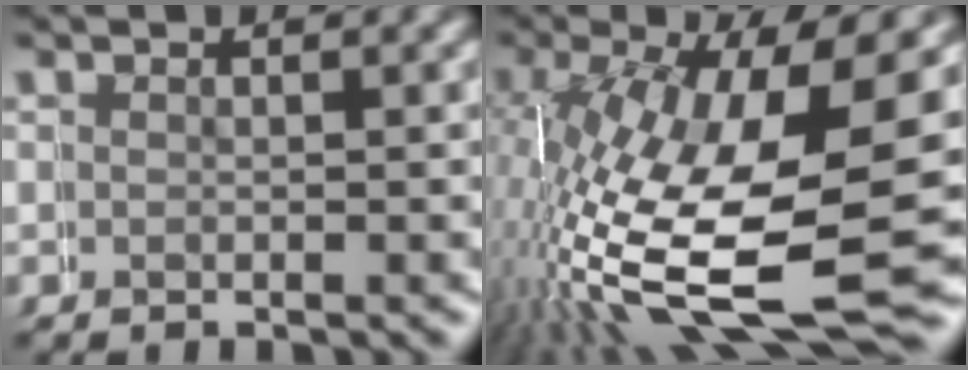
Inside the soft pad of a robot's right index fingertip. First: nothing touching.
{"total": 14.5, "force": [-2.8, 7.1, 12.4], "torque": [-0.242, -0.051, -0.007]}